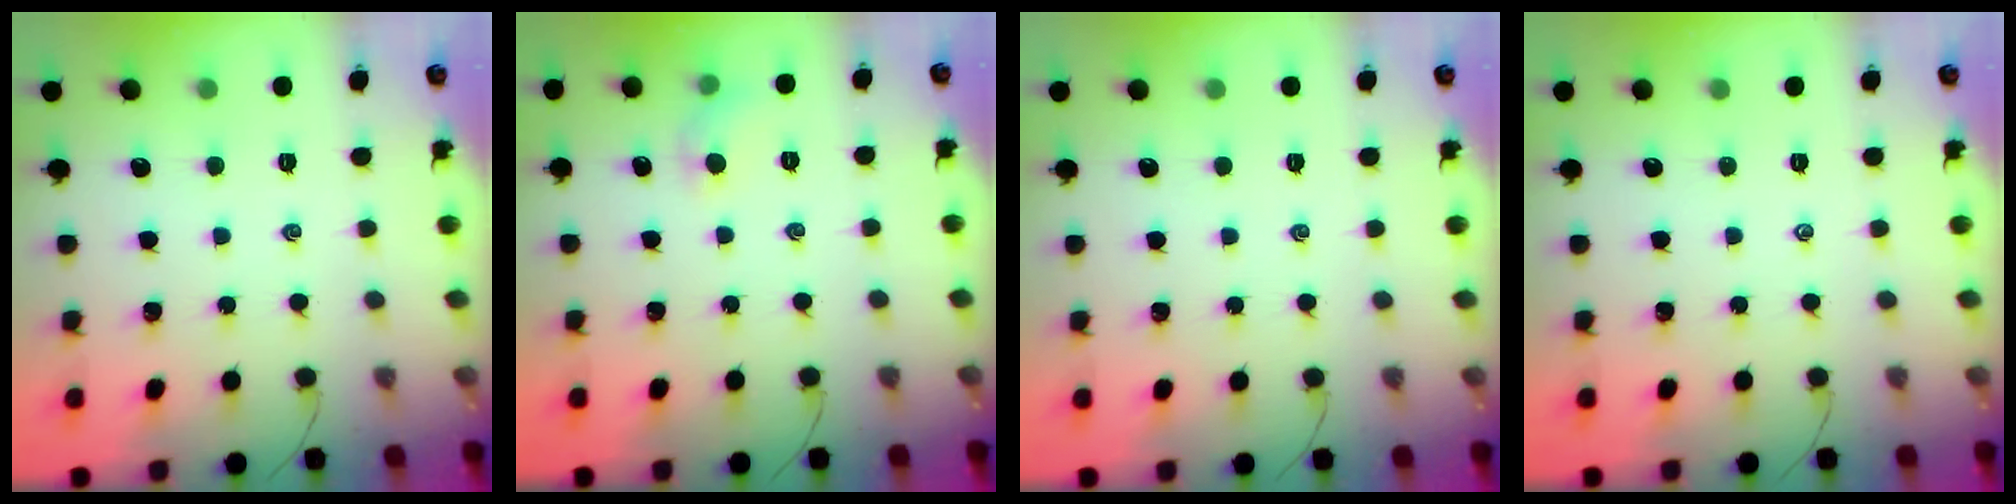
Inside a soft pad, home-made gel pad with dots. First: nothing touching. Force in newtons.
{"total": 5.9, "press": 5.6, "slide": 1.8}
{"total": 0.0}
{"total": 0.0}